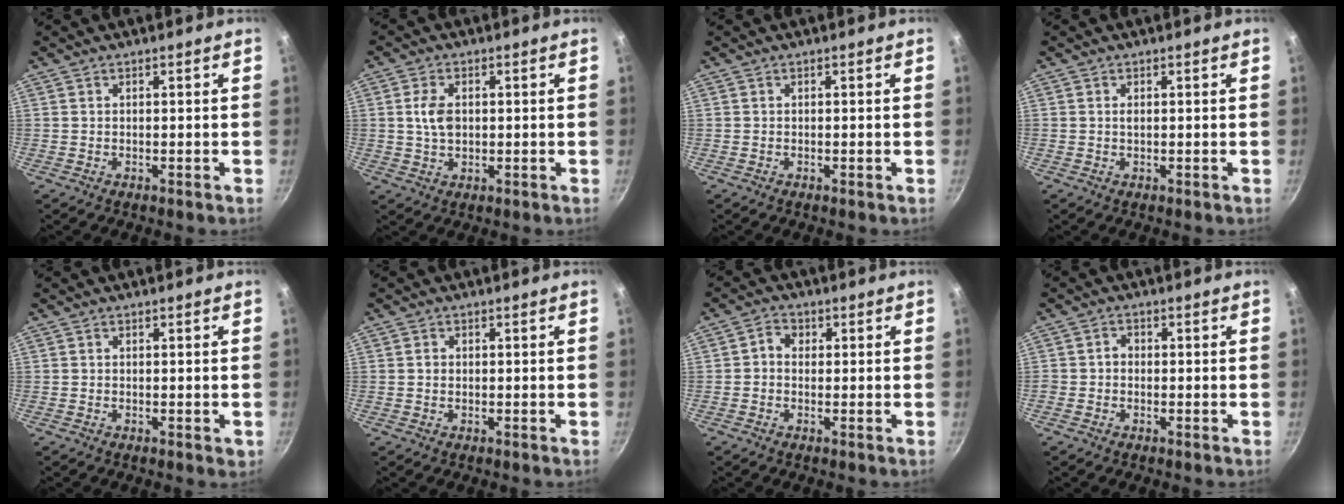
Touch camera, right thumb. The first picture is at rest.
{"total": 4.8, "force": [0.5, 3.2, 3.6], "torque": [-0.059, 0.003, 0.008]}
{"total": 0.0}
{"total": 0.7, "force": [0.1, 0.3, 0.6], "torque": [-0.011, 0.000, 0.001]}
{"total": 1.0, "force": [0.0, 0.7, 0.7], "torque": [-0.008, 0.000, -0.001]}
{"total": 1.1, "force": [0.0, 1.0, 0.5], "torque": [-0.007, 0.004, -0.001]}
{"total": 3.0, "force": [0.2, 2.6, 1.5], "torque": [-0.017, 0.007, -0.007]}
{"total": 1.7, "force": [-0.6, 1.4, 0.7], "torque": [-0.007, 0.010, -0.014]}